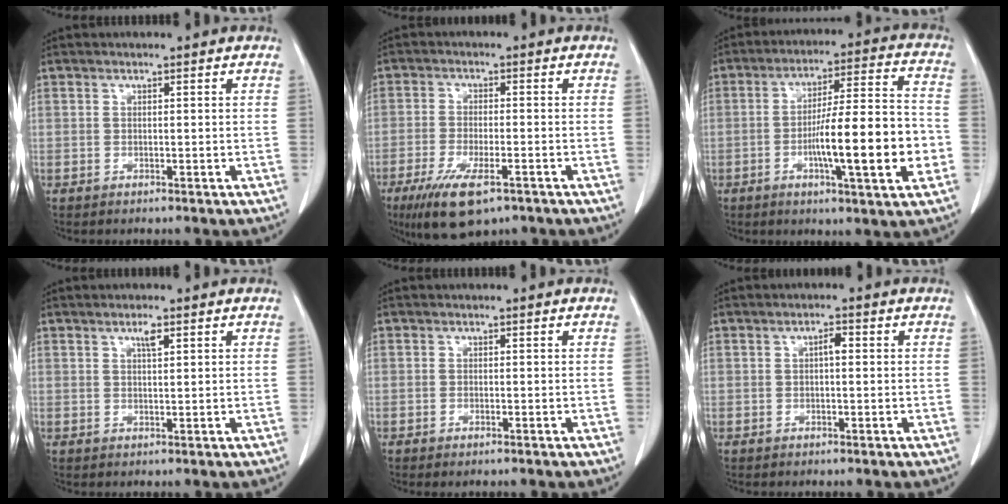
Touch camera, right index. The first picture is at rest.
{"total": 9.7, "force": [-5.9, 2.8, 7.1], "torque": [-0.129, -0.020, -0.096]}
{"total": 15.3, "force": [-3.8, 1.2, 14.8], "torque": [-0.237, 0.006, -0.057]}
{"total": 1.8, "force": [1.0, 0.3, 1.5], "torque": [-0.028, -0.001, 0.017]}
{"total": 0.8, "force": [-0.6, 0.2, 0.6], "torque": [-0.012, -0.002, -0.007]}
{"total": 1.6, "force": [0.2, 0.5, 1.5], "torque": [-0.024, 0.005, 0.003]}